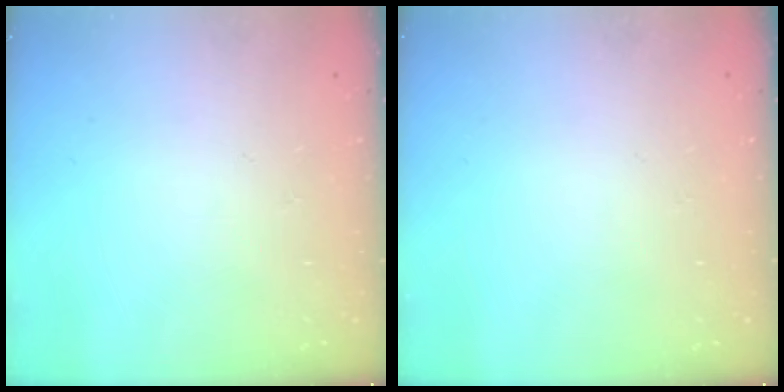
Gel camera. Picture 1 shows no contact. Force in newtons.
{"total": 0.0}